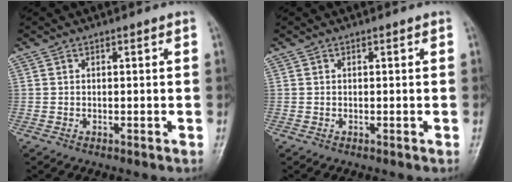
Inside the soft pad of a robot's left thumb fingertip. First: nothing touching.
{"total": 0.0}